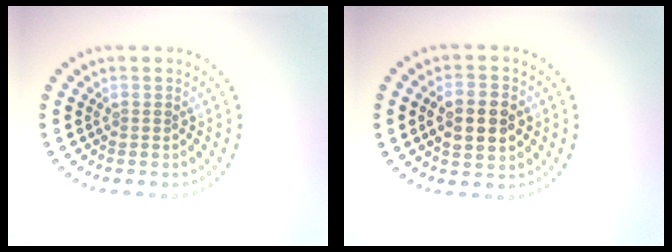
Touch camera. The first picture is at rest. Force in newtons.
{"total": 5.1, "press": 5.1, "slide": 0.3}